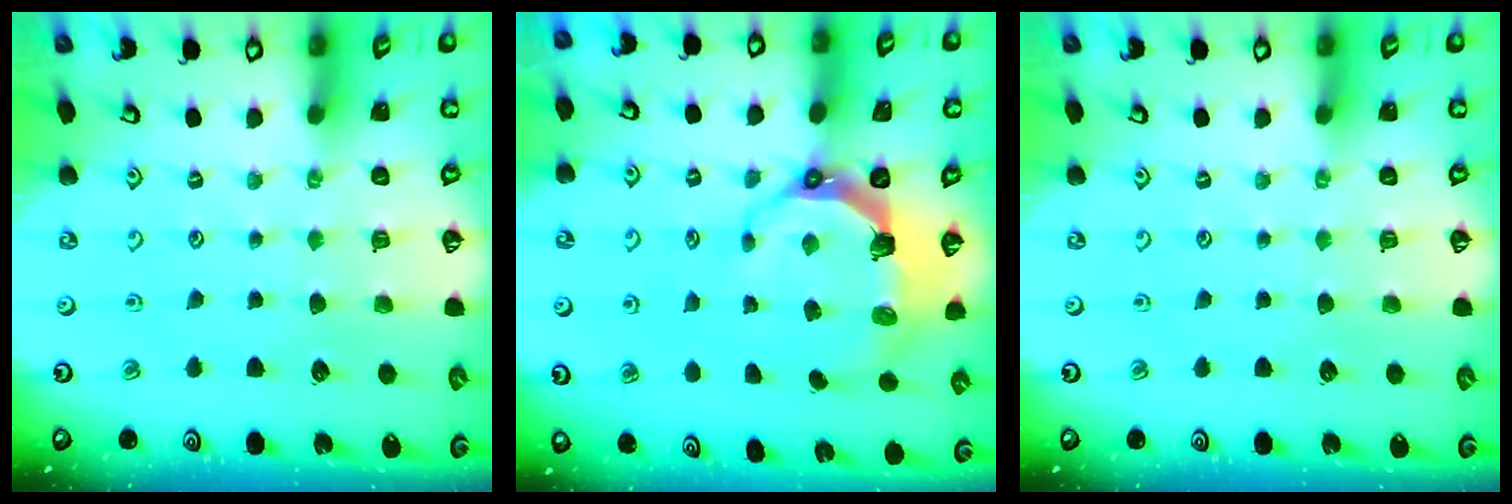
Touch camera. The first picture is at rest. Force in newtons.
{"total": 8.2, "press": 6.4, "slide": 5.2}
{"total": 0.0}